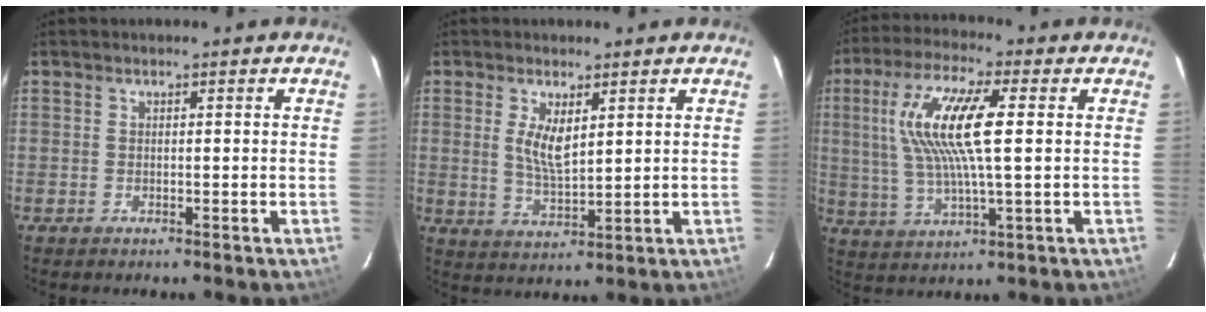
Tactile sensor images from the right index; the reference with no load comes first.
{"total": 5.7, "force": [1.9, 2.2, 4.8], "torque": [-0.089, -0.006, 0.041]}
{"total": 14.0, "force": [2.5, 2.9, 13.5], "torque": [-0.266, 0.009, 0.048]}